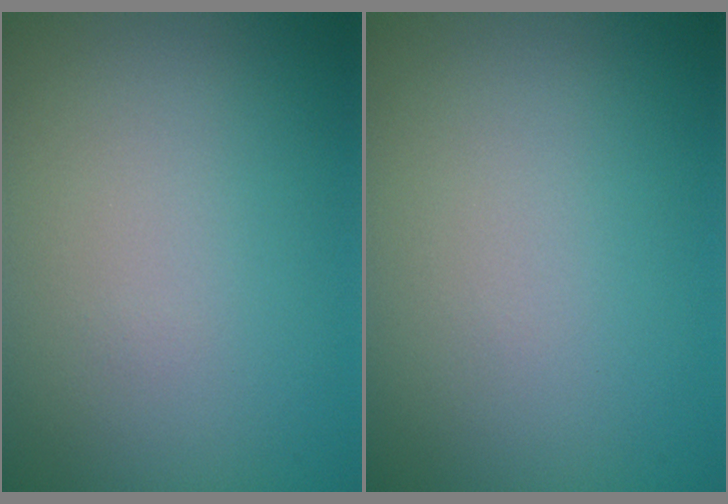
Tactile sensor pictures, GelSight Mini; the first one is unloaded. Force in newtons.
{"total": 0.0}